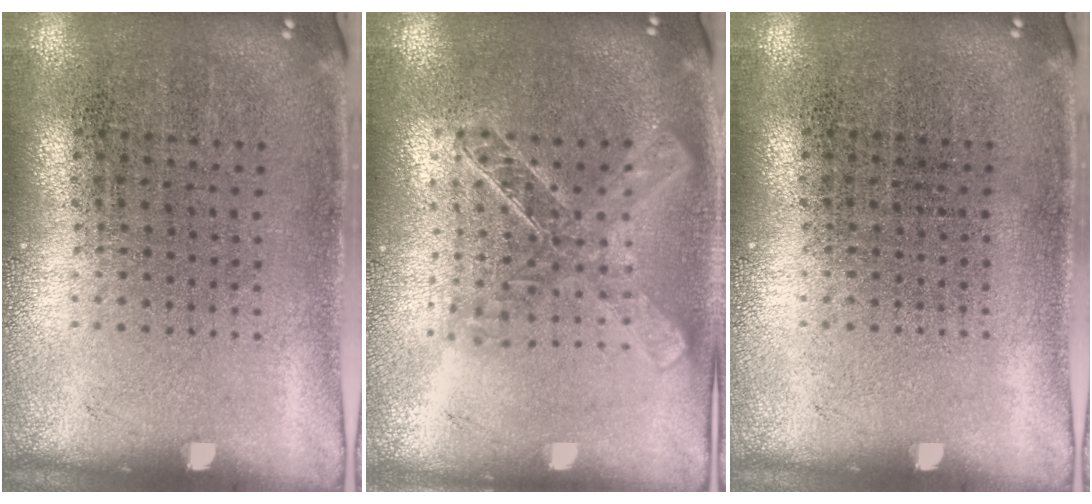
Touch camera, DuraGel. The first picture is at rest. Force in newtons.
{"total": 1.8, "press": 1.6, "slide": 0.8}
{"total": 0.0}